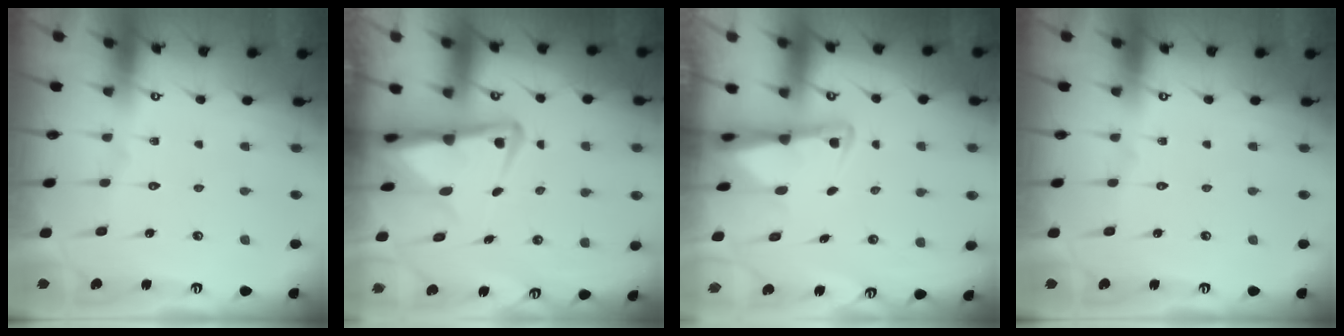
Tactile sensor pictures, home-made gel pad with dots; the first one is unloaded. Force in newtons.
{"total": 6.7, "press": 6.5, "slide": 1.6}
{"total": 2.5, "press": 2.5, "slide": 0.6}
{"total": 0.0}